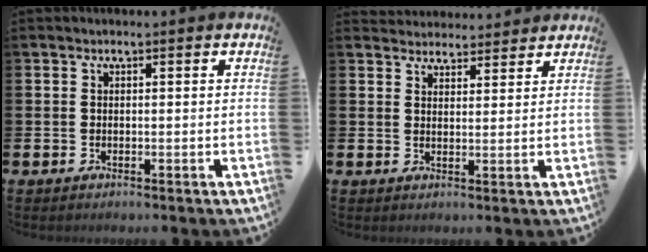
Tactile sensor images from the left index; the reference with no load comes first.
{"total": 3.5, "force": [3.4, 0.9, -0.3], "torque": [0.000, -0.016, 0.063]}